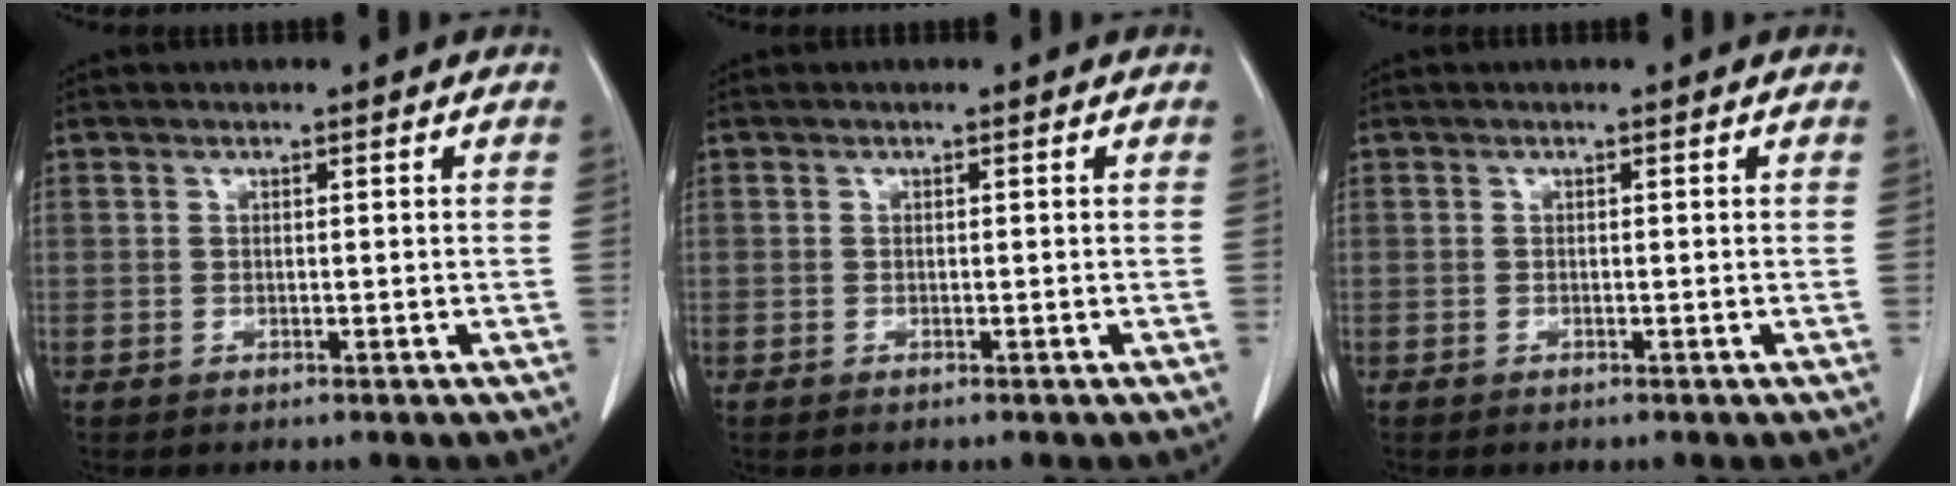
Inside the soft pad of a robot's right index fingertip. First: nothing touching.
{"total": 0.0}
{"total": 0.0}